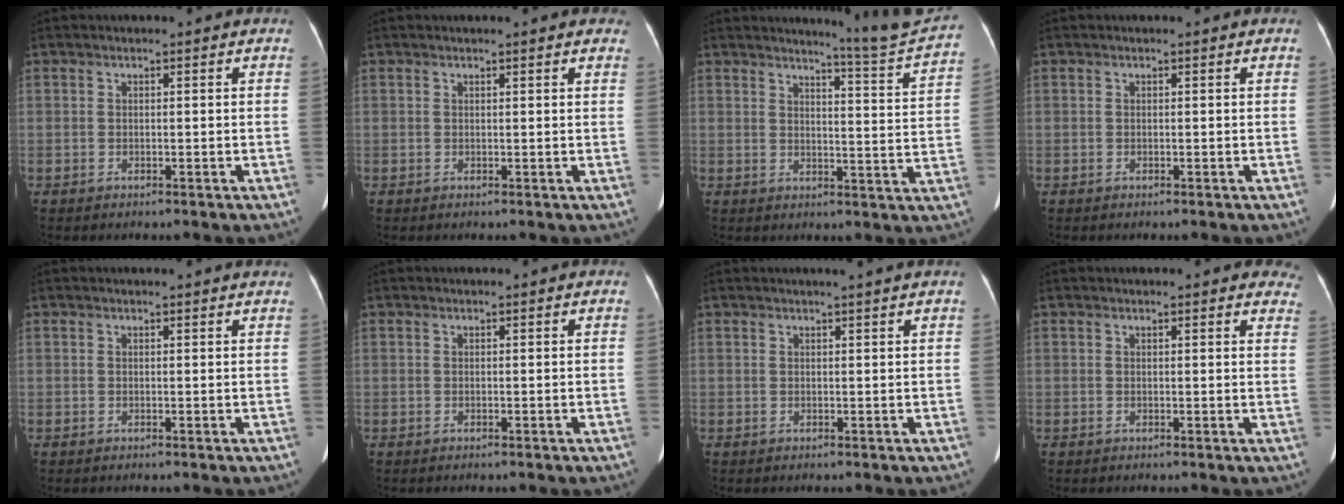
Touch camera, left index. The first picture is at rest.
{"total": 4.7, "force": [4.1, 0.8, 2.0], "torque": [-0.015, -0.006, 0.029]}
{"total": 10.2, "force": [9.7, -2.1, 2.1], "torque": [-0.038, -0.083, 0.114]}
{"total": 0.0}
{"total": 3.1, "force": [2.9, -0.1, 0.8], "torque": [-0.009, -0.012, 0.019]}
{"total": 0.0}
{"total": 3.0, "force": [2.5, -0.6, 1.5], "torque": [-0.017, -0.009, 0.023]}
{"total": 9.7, "force": [8.8, 2.2, 3.4], "torque": [-0.004, -0.020, 0.071]}